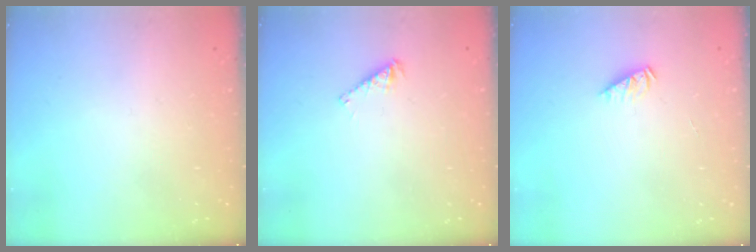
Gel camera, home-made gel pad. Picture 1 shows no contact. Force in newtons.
{"total": 3.9, "press": 3.8, "slide": 0.5}
{"total": 2.0, "press": 2.0, "slide": 0.2}